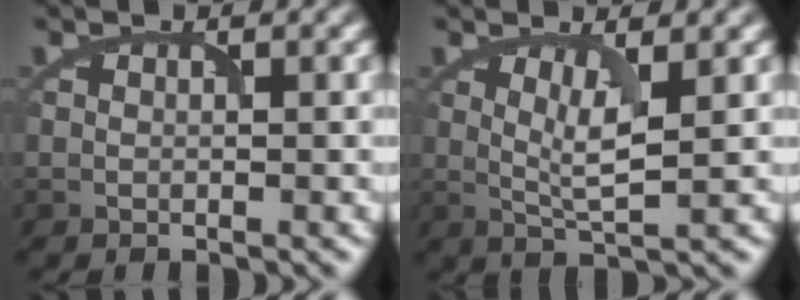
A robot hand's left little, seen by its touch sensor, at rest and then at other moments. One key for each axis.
{"total": 3.2, "fx": 0.4, "fy": 0.8, "fz": 3.1, "tx": -0.057, "ty": -0.002, "tz": 0.015}